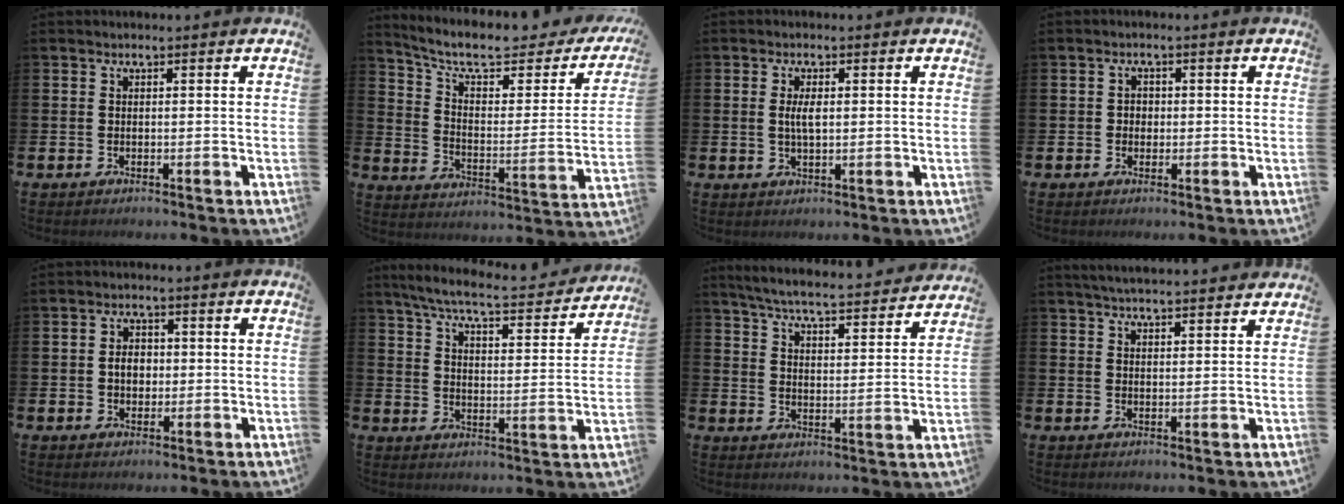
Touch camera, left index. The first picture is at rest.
{"total": 8.9, "force": [6.9, 3.0, 4.8], "torque": [-0.114, -0.045, 0.110]}
{"total": 2.8, "force": [0.4, 1.1, 2.5], "torque": [-0.050, 0.005, 0.004]}
{"total": 1.0, "force": [-0.1, 0.9, 0.4], "torque": [0.001, 0.004, -0.005]}
{"total": 3.0, "force": [-0.1, 2.2, 2.0], "torque": [-0.024, 0.003, -0.009]}
{"total": 6.6, "force": [5.9, 0.6, 2.9], "torque": [-0.084, -0.039, 0.096]}
{"total": 6.1, "force": [5.8, 0.4, 1.8], "torque": [-0.054, -0.049, 0.096]}
{"total": 3.8, "force": [3.8, -0.1, 0.5], "torque": [-0.016, -0.020, 0.068]}